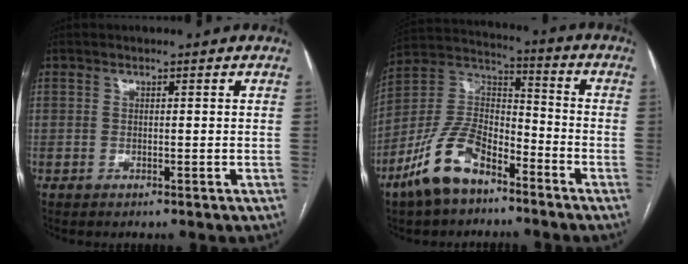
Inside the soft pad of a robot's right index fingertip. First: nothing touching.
{"total": 13.2, "force": [-8.6, 5.7, 8.3], "torque": [-0.176, 0.012, -0.167]}